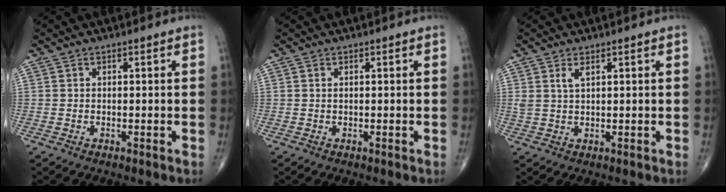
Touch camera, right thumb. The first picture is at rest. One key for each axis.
{"total": 0.0}
{"total": 2.2, "fx": 1.2, "fy": 0.8, "fz": 1.7, "tx": -0.037, "ty": -0.004, "tz": 0.030}